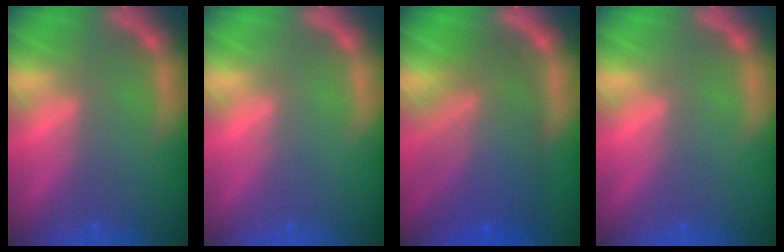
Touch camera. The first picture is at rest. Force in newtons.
{"total": 0.0}
{"total": 9.5}
{"total": 0.0}